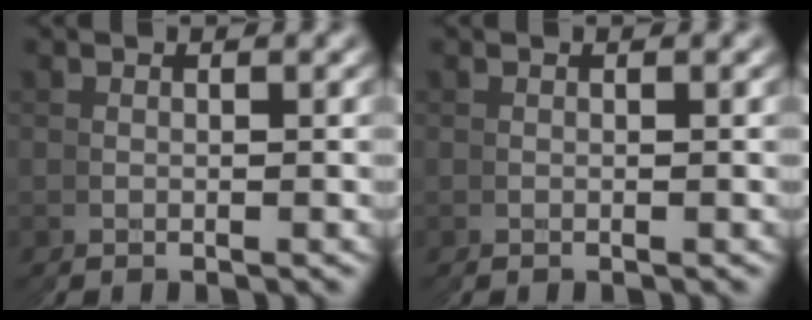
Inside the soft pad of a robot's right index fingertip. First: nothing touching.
{"total": 0.0}